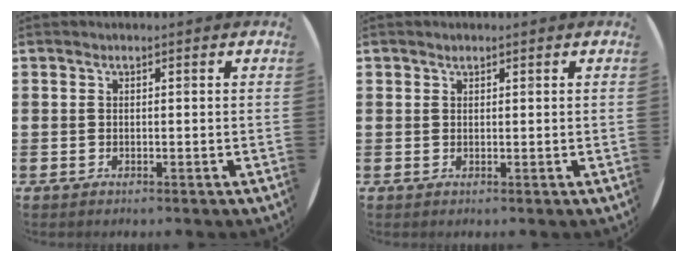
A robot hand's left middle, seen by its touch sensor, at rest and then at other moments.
{"total": 0.6, "force": [0.5, 0.3, 0.0], "torque": [0.008, 0.000, 0.008]}